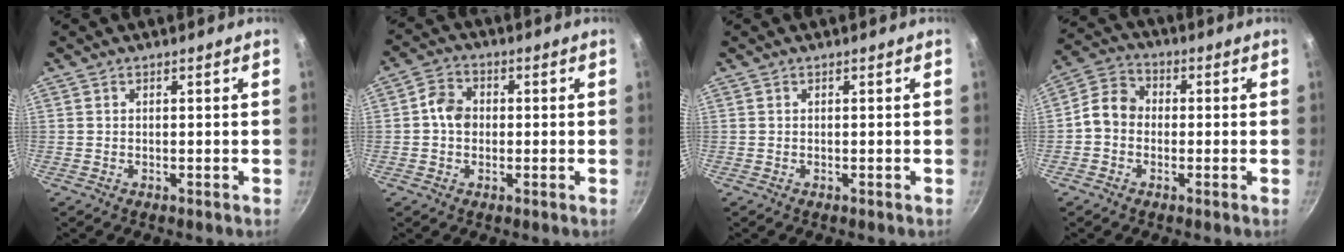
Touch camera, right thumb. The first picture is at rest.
{"total": 5.1, "force": [-0.1, 4.2, 2.9], "torque": [-0.034, 0.015, -0.013]}
{"total": 0.0}
{"total": 6.8, "force": [-0.8, 5.6, 3.6], "torque": [-0.042, 0.020, -0.037]}